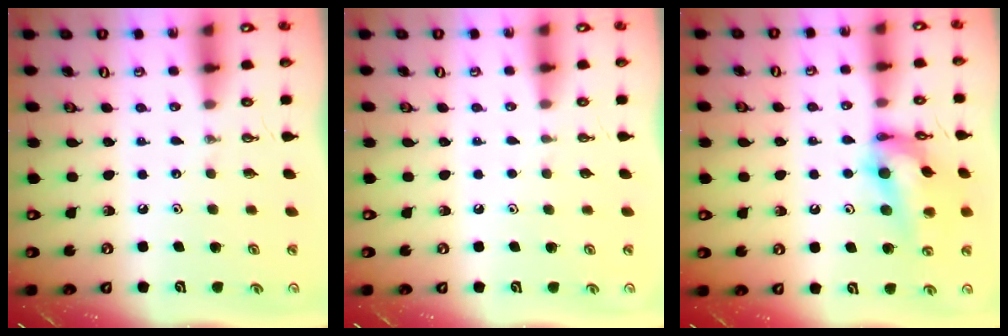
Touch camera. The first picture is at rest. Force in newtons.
{"total": 0.9, "press": 0.1, "slide": 0.9}
{"total": 15.5, "press": 15.4, "slide": 1.1}